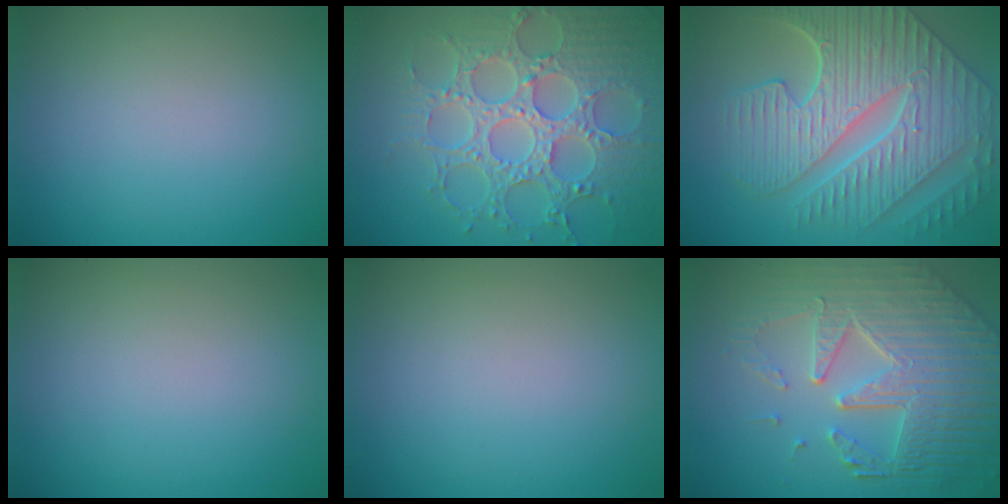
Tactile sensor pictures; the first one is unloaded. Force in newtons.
{"total": 7.7, "press": 6.2, "slide": 4.6}
{"total": 9.7, "press": 7.6, "slide": 6.1}
{"total": 0.0}
{"total": 0.0}
{"total": 8.5, "press": 6.0, "slide": 6.0}